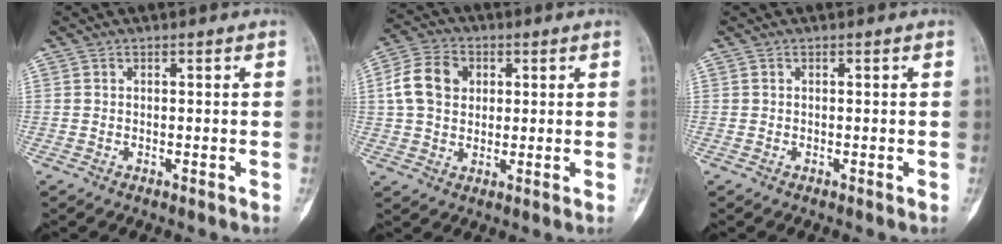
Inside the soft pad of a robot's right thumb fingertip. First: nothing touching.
{"total": 9.5, "force": [1.8, 7.4, 5.7], "torque": [-0.092, 0.010, 0.027]}
{"total": 0.0}